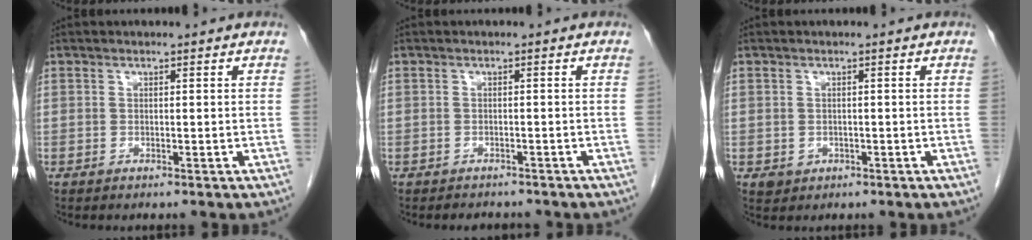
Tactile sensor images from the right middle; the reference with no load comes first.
{"total": 2.6, "force": [-2.4, 1.0, 0.4], "torque": [-0.007, -0.003, -0.030]}
{"total": 1.9, "force": [-0.6, 1.7, 0.6], "torque": [-0.008, 0.002, 0.001]}